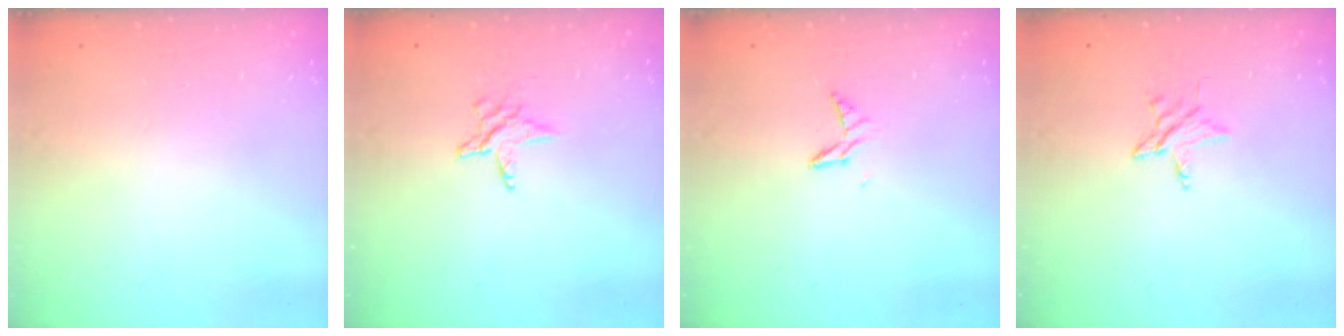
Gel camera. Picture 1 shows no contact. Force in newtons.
{"total": 3.9, "press": 3.9, "slide": 0.4}
{"total": 4.9, "press": 4.8, "slide": 0.5}
{"total": 3.7, "press": 3.7, "slide": 0.2}